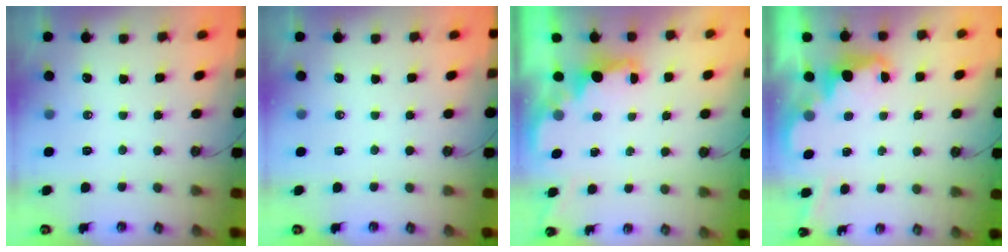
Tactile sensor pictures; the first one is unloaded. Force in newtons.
{"total": 0.6, "press": 0.0, "slide": 0.6}
{"total": 1.7, "press": 1.6, "slide": 0.6}
{"total": 2.3, "press": 2.2, "slide": 0.5}